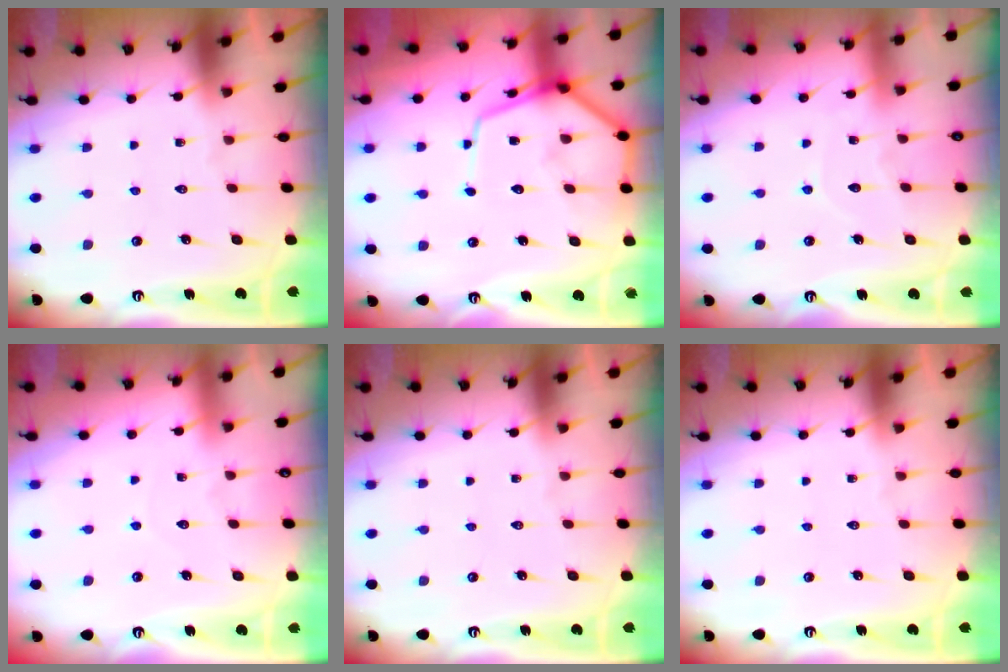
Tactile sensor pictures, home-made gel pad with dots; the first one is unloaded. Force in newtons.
{"total": 10.6, "press": 10.5, "slide": 1.2}
{"total": 6.0, "press": 6.0, "slide": 0.6}
{"total": 3.0, "press": 3.0, "slide": 0.2}
{"total": 0.0}
{"total": 0.0}